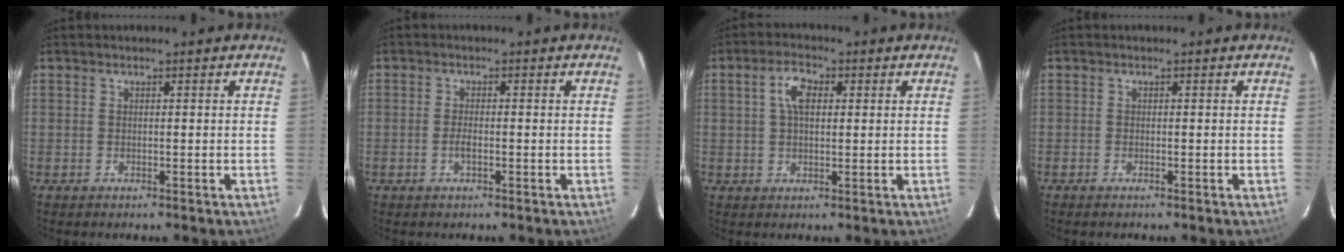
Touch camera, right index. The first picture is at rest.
{"total": 1.7, "force": [-0.7, 0.6, 1.4], "torque": [-0.031, 0.002, -0.014]}
{"total": 4.9, "force": [1.2, 2.6, 3.9], "torque": [-0.073, 0.015, 0.023]}
{"total": 0.6, "force": [-0.5, 0.2, 0.2], "torque": [-0.007, -0.002, -0.011]}